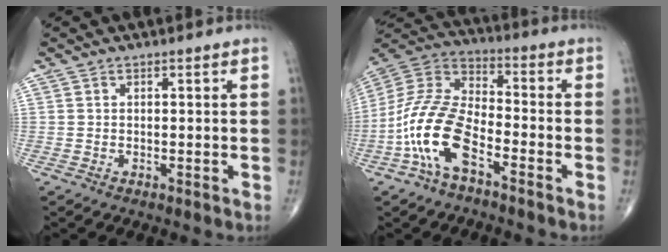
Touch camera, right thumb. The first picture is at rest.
{"total": 14.8, "force": [-6.6, 6.8, 11.4], "torque": [-0.233, 0.048, -0.135]}